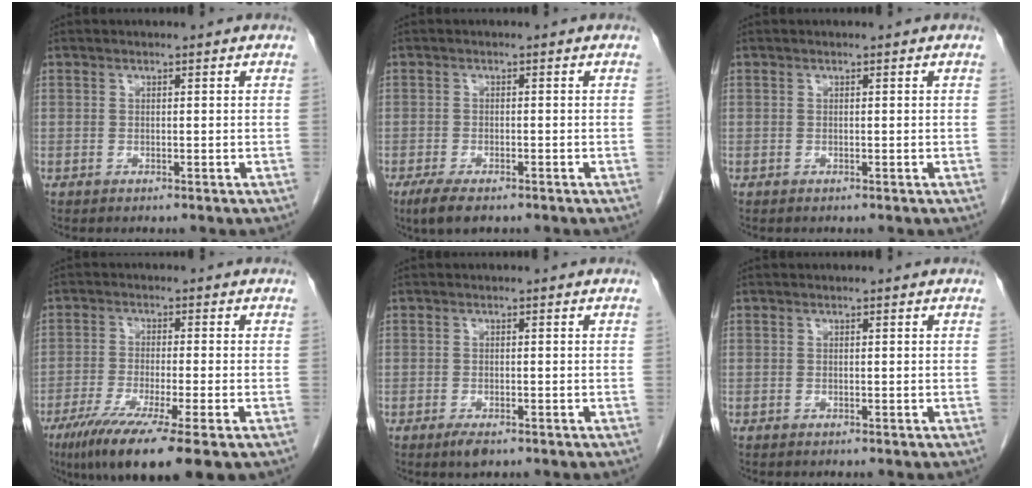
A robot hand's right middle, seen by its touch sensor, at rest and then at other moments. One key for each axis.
{"total": 4.6, "fx": -3.2, "fy": 1.5, "fz": 3.0, "tx": -0.058, "ty": -0.010, "tz": -0.049}
{"total": 0.0}
{"total": 12.3, "fx": -7.4, "fy": 0.7, "fz": 9.9, "tx": -0.163, "ty": -0.034, "tz": -0.119}
{"total": 2.0, "fx": -1.3, "fy": 0.6, "fz": 1.4, "tx": -0.028, "ty": -0.004, "tz": -0.019}
{"total": 0.0}